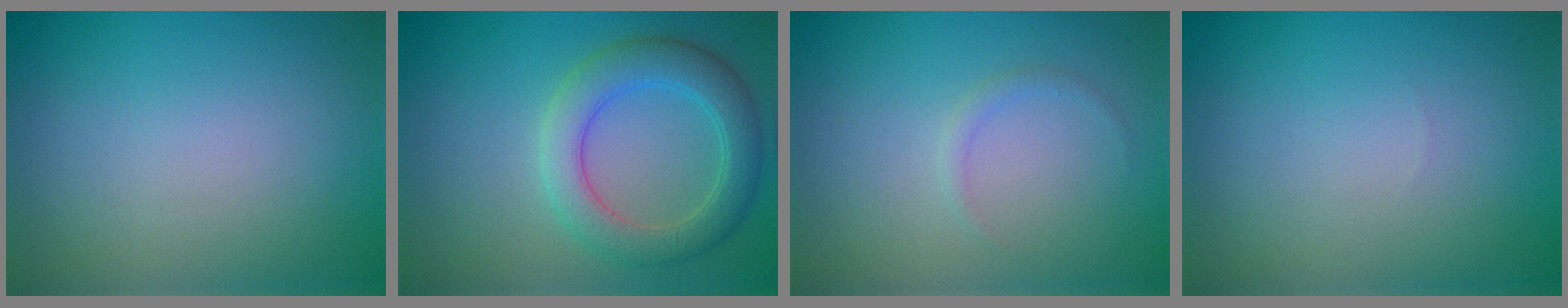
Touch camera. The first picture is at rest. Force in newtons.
{"total": 4.8, "press": 4.8, "slide": 0.4}
{"total": 0.8, "press": 0.8, "slide": 0.2}
{"total": 0.0}